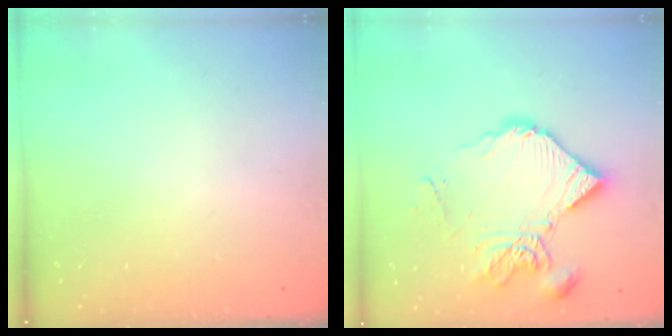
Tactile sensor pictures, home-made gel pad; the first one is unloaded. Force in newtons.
{"total": 14.3, "press": 14.2, "slide": 1.6}